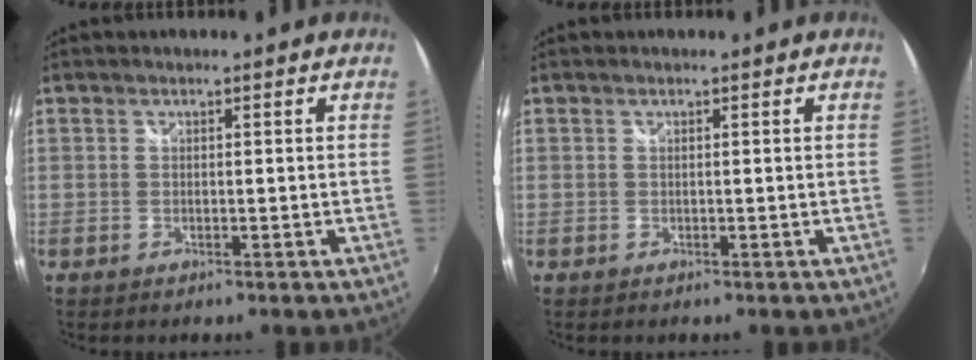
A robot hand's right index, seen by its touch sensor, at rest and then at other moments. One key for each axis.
{"total": 0.0}